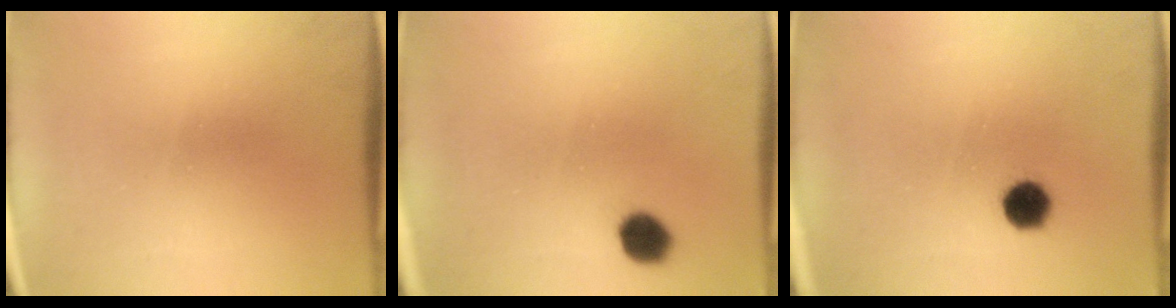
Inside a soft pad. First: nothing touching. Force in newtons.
{"total": 4.8}
{"total": 4.0}